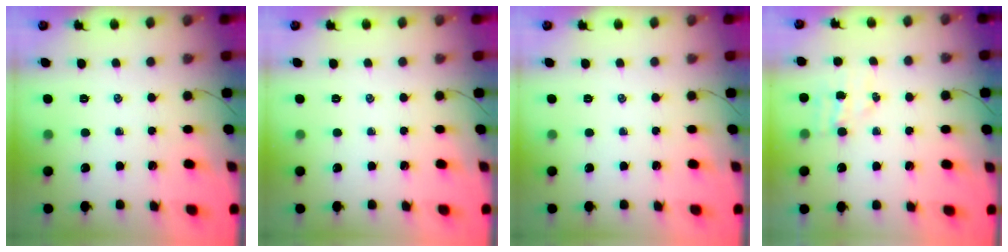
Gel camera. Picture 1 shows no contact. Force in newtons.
{"total": 0.0}
{"total": 0.0}
{"total": 4.5, "press": 4.4, "slide": 0.8}